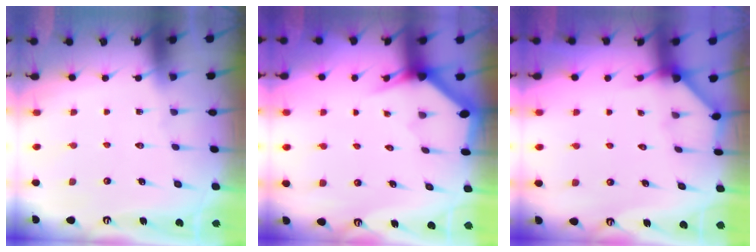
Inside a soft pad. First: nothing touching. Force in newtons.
{"total": 3.1, "press": 3.1, "slide": 0.2}
{"total": 2.5, "press": 2.5, "slide": 0.4}